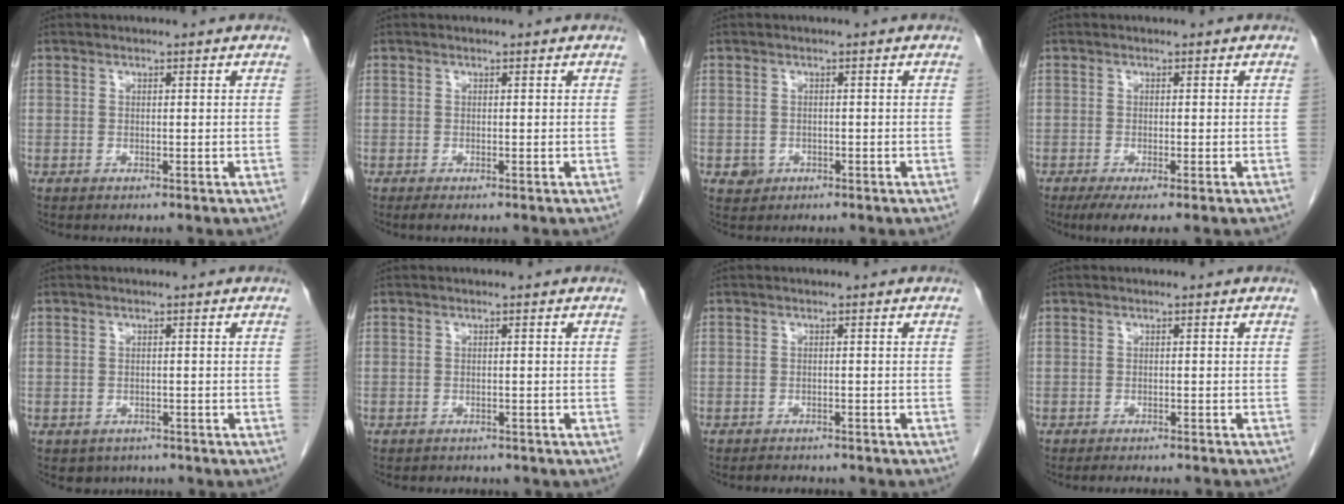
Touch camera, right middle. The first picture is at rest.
{"total": 0.9, "force": [-0.7, 0.1, 0.6], "torque": [-0.008, -0.003, -0.009]}
{"total": 1.8, "force": [-0.7, 1.6, 0.4], "torque": [-0.004, 0.005, -0.006]}
{"total": 4.2, "force": [-2.7, 0.3, 3.3], "torque": [-0.046, -0.014, -0.042]}
{"total": 2.9, "force": [-2.2, 1.9, 0.2], "torque": [-0.004, 0.006, -0.027]}
{"total": 3.6, "force": [-3.1, 1.6, 0.8], "torque": [-0.014, 0.001, -0.033]}
{"total": 5.1, "force": [-4.5, 1.3, 1.9], "torque": [-0.023, -0.003, -0.051]}
{"total": 6.2, "force": [-5.6, 0.9, 2.4], "torque": [-0.023, -0.006, -0.066]}